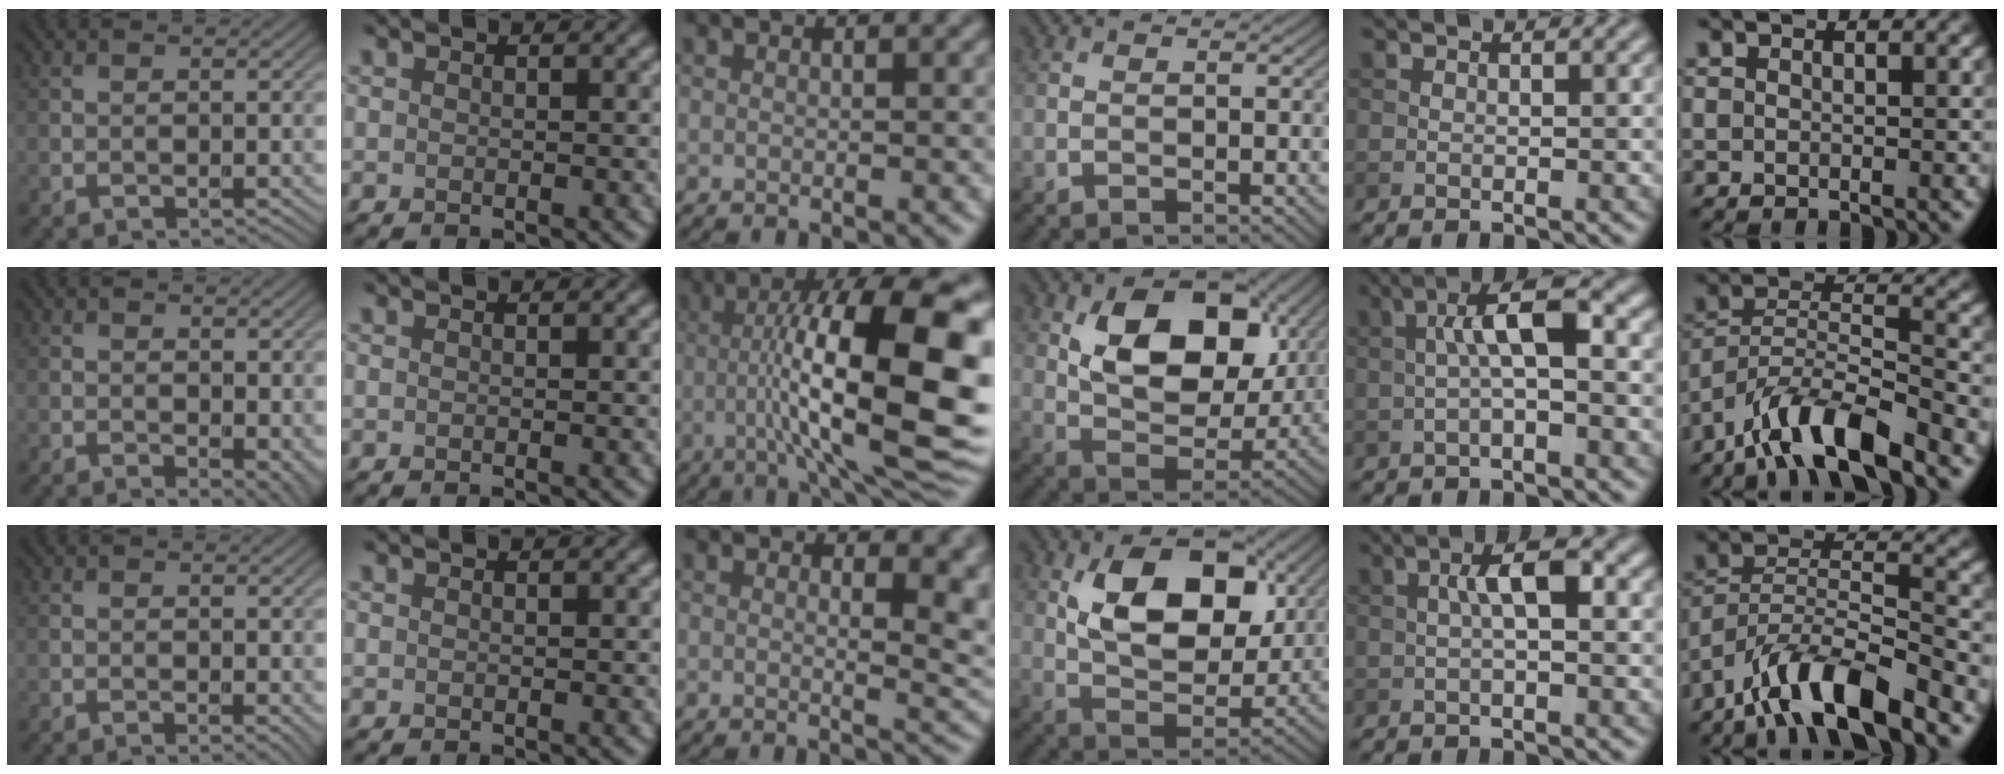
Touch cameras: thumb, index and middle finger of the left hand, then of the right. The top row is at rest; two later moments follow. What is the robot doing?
{"motion": "unscrew", "object": "dispenser bottle"}